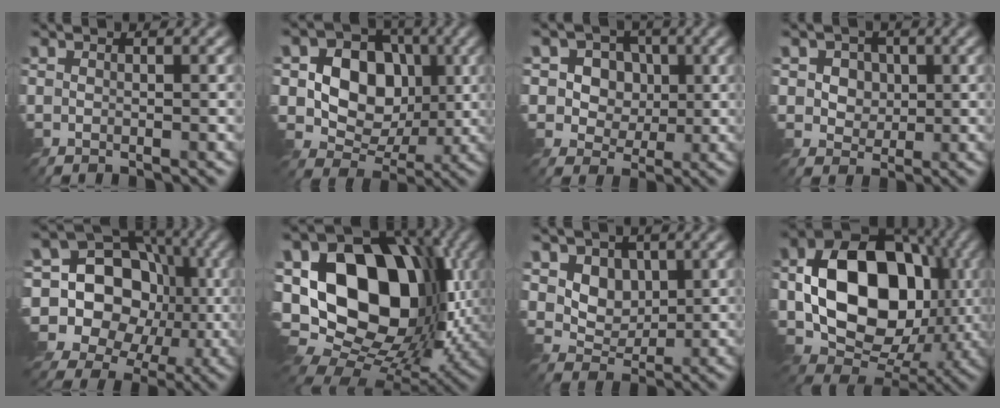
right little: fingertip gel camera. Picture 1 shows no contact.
{"total": 7.4, "force": [0.7, 6.0, 4.3], "torque": [-0.072, -0.004, -0.002]}
{"total": 8.7, "force": [3.1, 7.2, 3.6], "torque": [-0.079, 0.016, 0.034]}
{"total": 3.7, "force": [1.2, 3.1, 1.7], "torque": [-0.039, -0.001, 0.021]}
{"total": 18.1, "force": [-0.5, 15.9, 8.6], "torque": [-0.188, 0.047, -0.051]}
{"total": 17.3, "force": [1.2, 12.3, 12.0], "torque": [-0.217, 0.002, 0.024]}
{"total": 3.8, "force": [1.1, 3.0, 2.0], "torque": [-0.047, -0.021, 0.022]}
{"total": 13.6, "force": [0.3, 10.0, 9.2], "torque": [-0.133, -0.007, 0.005]}